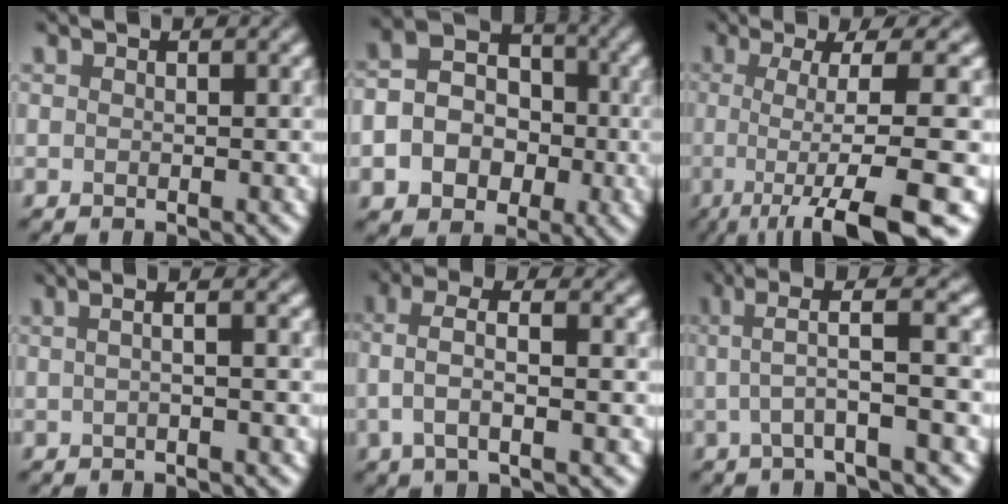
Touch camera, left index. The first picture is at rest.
{"total": 6.5, "force": [-1.6, 5.3, 3.3], "torque": [-0.058, 0.004, -0.018]}
{"total": 10.9, "force": [-2.9, 2.4, 10.3], "torque": [-0.117, 0.012, -0.037]}
{"total": 3.2, "force": [0.7, 1.5, 2.8], "torque": [-0.015, 0.020, -0.017]}
{"total": 2.8, "force": [-0.1, 0.7, 2.8], "torque": [-0.068, 0.022, 0.007]}
{"total": 4.2, "force": [0.8, 0.1, 4.1], "torque": [-0.076, 0.022, 0.024]}